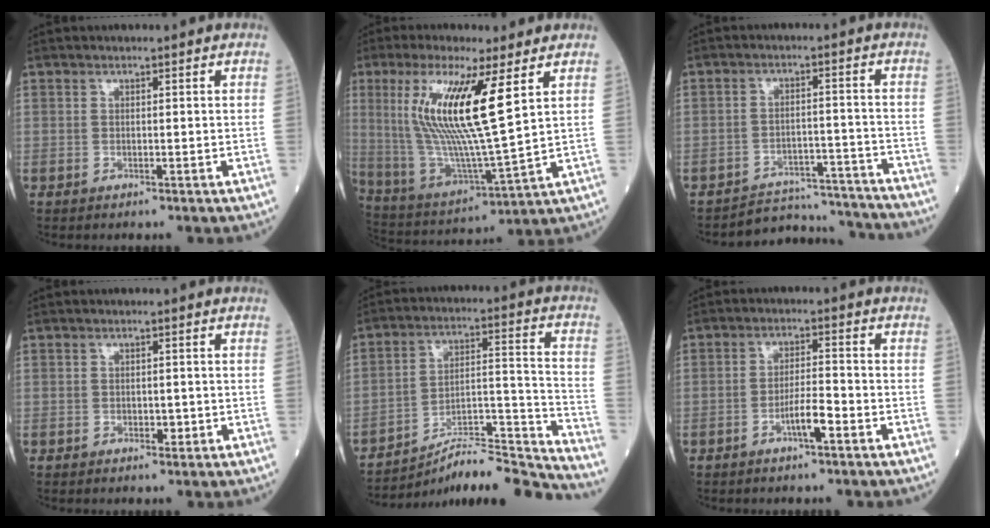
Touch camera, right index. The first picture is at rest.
{"total": 16.3, "force": [5.5, 1.0, 15.3], "torque": [-0.321, -0.012, 0.104]}
{"total": 10.8, "force": [-10.7, 1.6, -0.5], "torque": [0.018, 0.030, -0.145]}
{"total": 1.3, "force": [-0.3, 0.9, 0.8], "torque": [-0.010, 0.002, 0.002]}
{"total": 16.6, "force": [-16.1, -1.0, 4.2], "torque": [-0.056, 0.042, -0.256]}
{"total": 4.0, "force": [-2.0, 0.5, 3.5], "torque": [-0.062, 0.003, -0.035]}